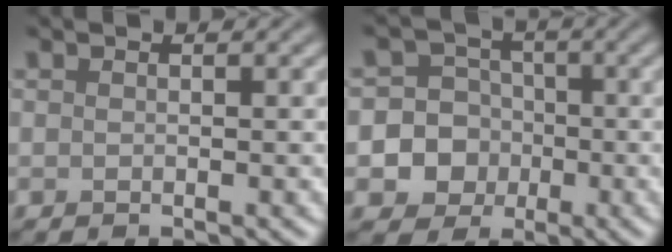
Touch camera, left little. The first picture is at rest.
{"total": 10.6, "force": [-2.4, 10.1, 2.0], "torque": [-0.057, -0.001, -0.064]}